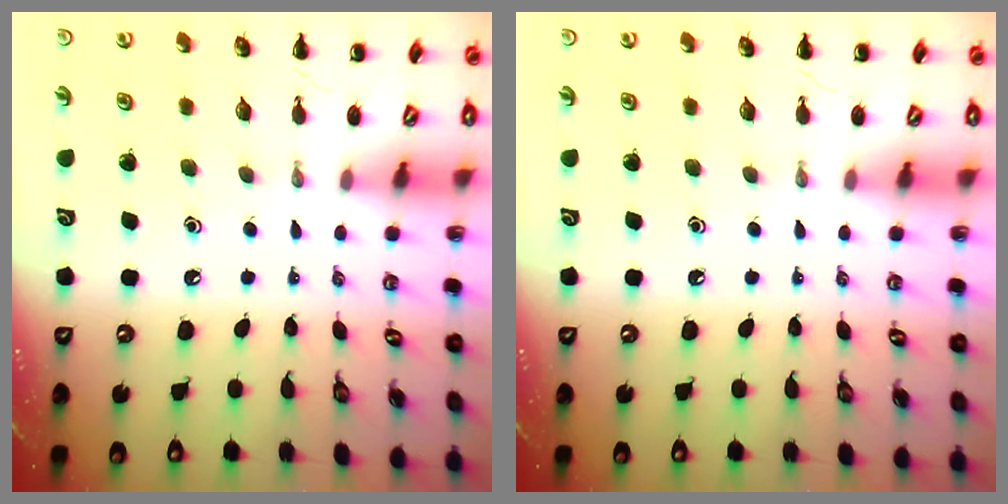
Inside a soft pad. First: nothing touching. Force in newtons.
{"total": 0.0}